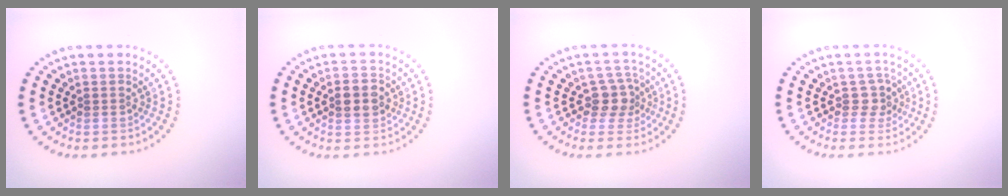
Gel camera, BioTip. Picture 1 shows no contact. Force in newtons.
{"total": 2.7, "press": 2.7, "slide": 0.1}
{"total": 2.5, "press": 2.1, "slide": 1.3}
{"total": 1.8, "press": 1.5, "slide": 1.0}